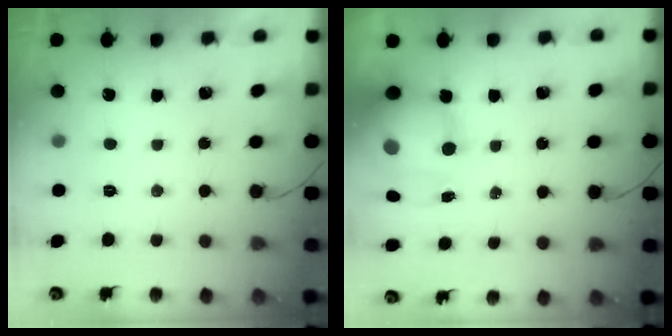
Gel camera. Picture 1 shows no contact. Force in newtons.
{"total": 12.3, "press": 11.9, "slide": 3.1}